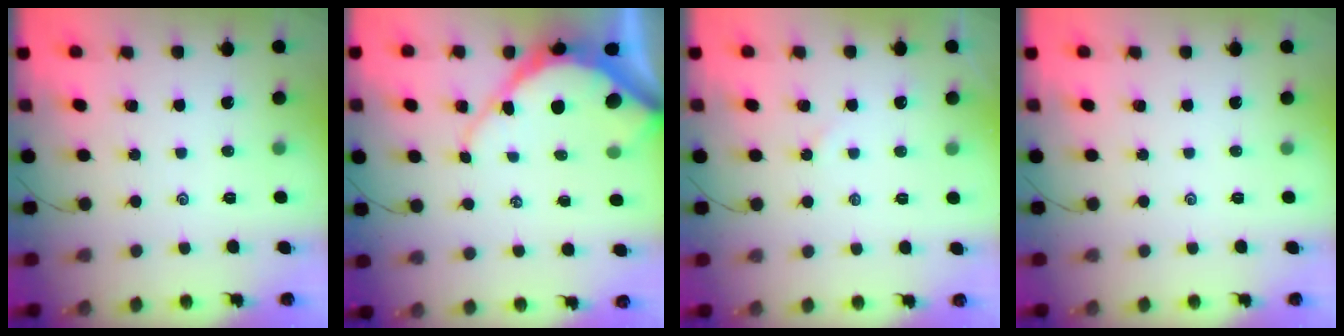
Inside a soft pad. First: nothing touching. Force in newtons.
{"total": 10.3, "press": 10.2, "slide": 1.0}
{"total": 3.8, "press": 3.8, "slide": 0.4}
{"total": 0.0}